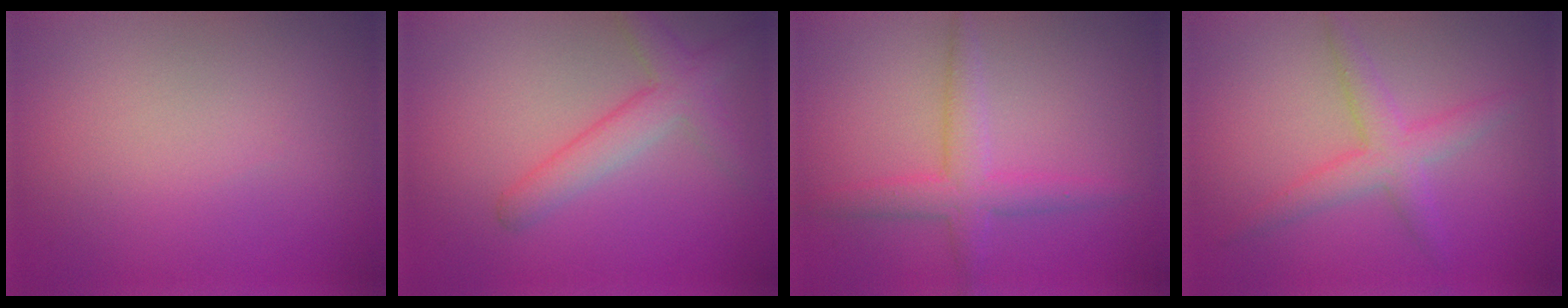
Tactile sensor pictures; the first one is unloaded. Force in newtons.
{"total": 3.5, "press": 3.5, "slide": 0.2}
{"total": 3.0, "press": 3.0, "slide": 0.1}
{"total": 3.0, "press": 3.0, "slide": 0.2}